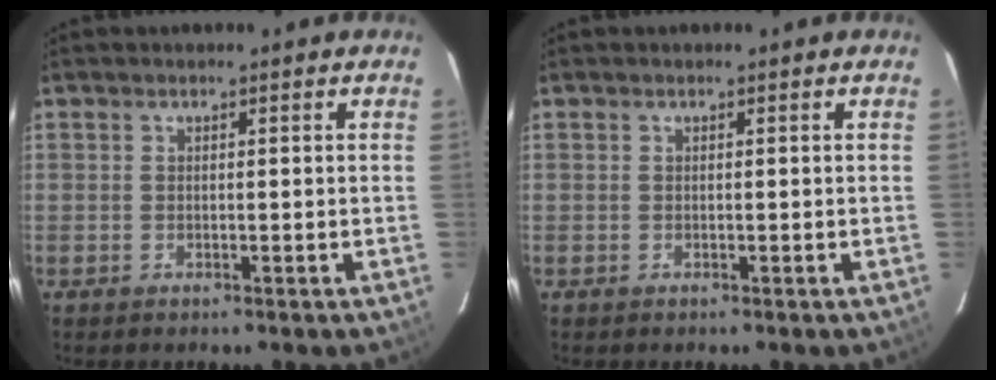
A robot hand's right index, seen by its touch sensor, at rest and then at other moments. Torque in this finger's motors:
{"motor_torque": [0.00, 0.00, 0.00, 0.00]}